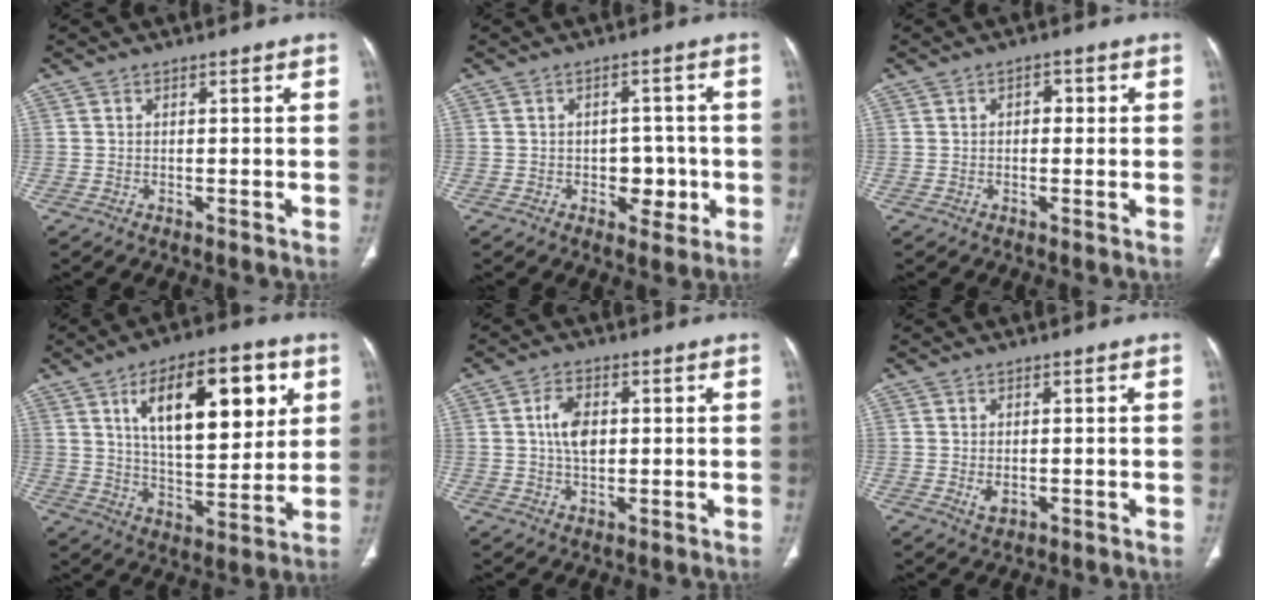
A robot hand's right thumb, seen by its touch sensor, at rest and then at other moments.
{"total": 5.6, "force": [-1.3, 4.0, 3.7], "torque": [-0.015, 0.010, -0.014]}
{"total": 2.3, "force": [0.4, 1.5, 1.7], "torque": [-0.016, 0.008, 0.002]}
{"total": 21.5, "force": [7.8, 9.8, 17.5], "torque": [-0.224, -0.023, 0.126]}
{"total": 6.1, "force": [1.0, 3.7, 4.8], "torque": [-0.082, 0.001, 0.016]}
{"total": 2.4, "force": [-0.3, 1.5, 1.8], "torque": [-0.028, -0.002, 0.001]}